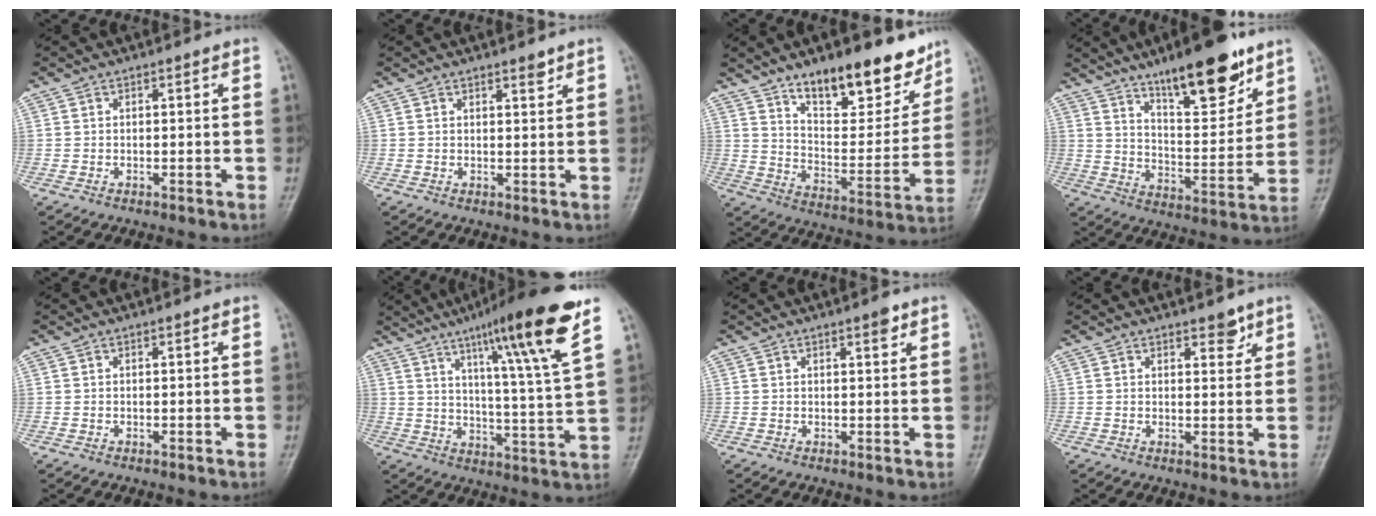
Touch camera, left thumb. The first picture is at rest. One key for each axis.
{"total": 1.7, "fx": 1.3, "fy": 0.5, "fz": 1.0, "tx": -0.009, "ty": -0.009, "tz": 0.019}
{"total": 19.4, "fx": 13.5, "fy": 7.8, "fz": 11.5, "tx": -0.114, "ty": -0.084, "tz": 0.214}
{"total": 17.9, "fx": 11.9, "fy": 5.5, "fz": 12.2, "tx": -0.150, "ty": -0.071, "tz": 0.197}
{"total": 0.0}
{"total": 19.3, "fx": 11.3, "fy": 1.0, "fz": 15.7, "tx": -0.221, "ty": -0.051, "tz": 0.167}
{"total": 2.1, "fx": 1.4, "fy": 0.6, "fz": 1.5, "tx": -0.018, "ty": -0.008, "tz": 0.020}
{"total": 3.1, "fx": 2.2, "fy": 1.4, "fz": 1.7, "tx": -0.006, "ty": -0.013, "tz": 0.030}